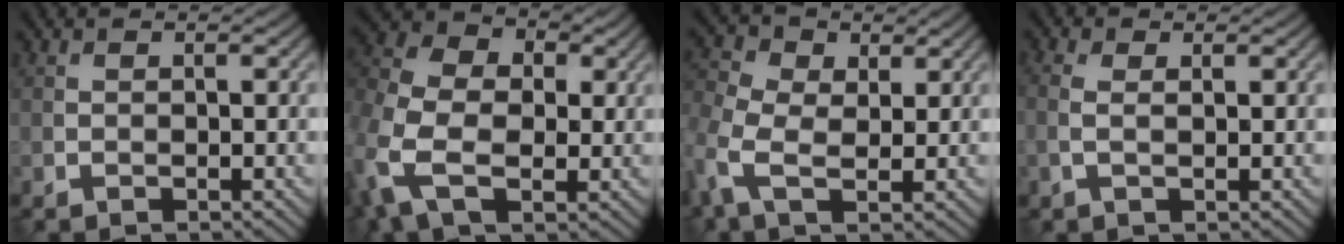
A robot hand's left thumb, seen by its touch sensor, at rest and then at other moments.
{"total": 11.1, "force": [-0.5, 7.8, 7.9], "torque": [-0.218, 0.001, -0.013]}
{"total": 6.9, "force": [0.1, 4.7, 5.1], "torque": [-0.133, 0.010, -0.010]}
{"total": 2.0, "force": [0.2, 0.9, 1.8], "torque": [-0.048, 0.004, 0.001]}